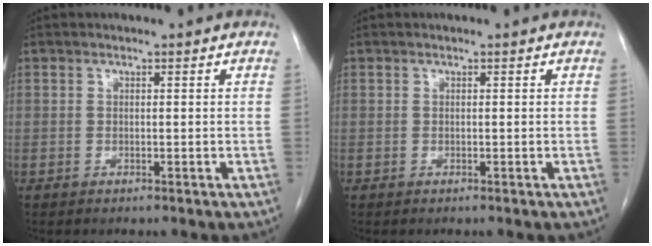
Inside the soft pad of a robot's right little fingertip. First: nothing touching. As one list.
[{"total": 0.0}]